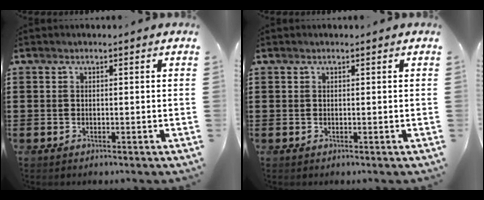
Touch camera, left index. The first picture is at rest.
{"total": 0.0}